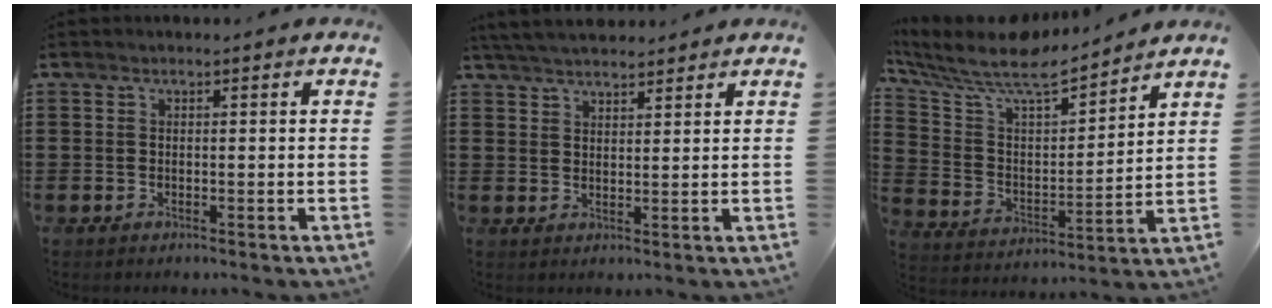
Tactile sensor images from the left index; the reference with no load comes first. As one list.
[{"total": 3.9, "force": [3.7, 0.4, 0.9], "torque": [-0.029, -0.005, 0.070]}, {"total": 8.3, "force": [7.3, 1.8, 3.7], "torque": [-0.105, -0.054, 0.119]}]